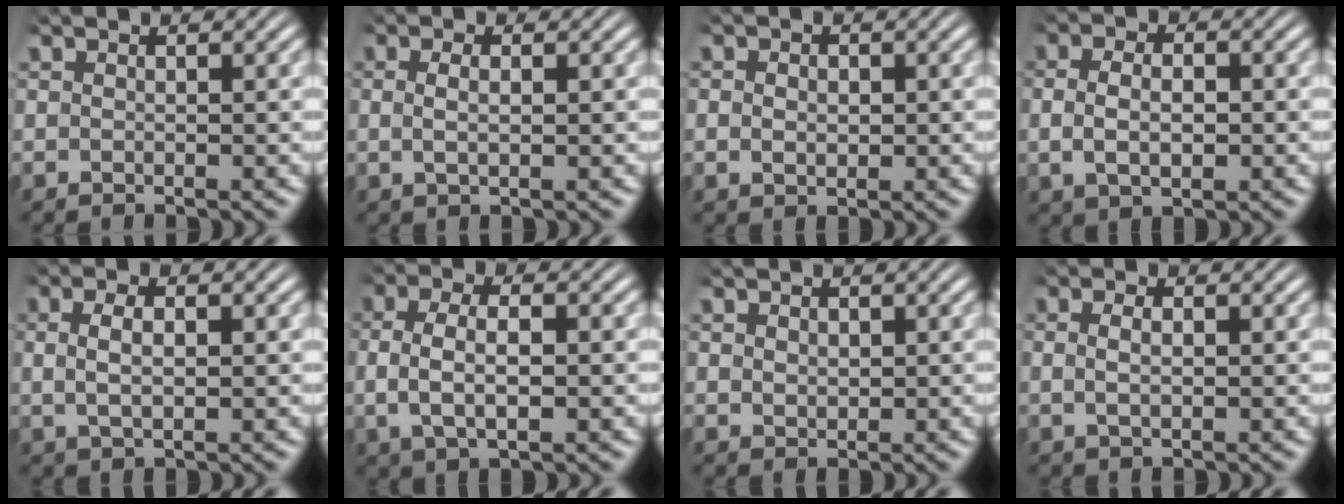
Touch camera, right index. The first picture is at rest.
{"total": 1.9, "force": [0.2, 0.5, 1.8], "torque": [-0.037, -0.006, 0.008]}
{"total": 1.5, "force": [-0.1, 1.0, 1.2], "torque": [-0.022, -0.009, 0.006]}
{"total": 3.8, "force": [-0.2, 2.1, 3.1], "torque": [-0.058, -0.006, 0.004]}
{"total": 3.2, "force": [0.4, 1.5, 2.8], "torque": [-0.052, -0.002, 0.013]}
{"total": 5.3, "force": [0.4, 2.9, 4.4], "torque": [-0.088, 0.000, 0.009]}
{"total": 0.9, "force": [0.4, 0.4, 0.6], "torque": [-0.011, -0.011, 0.018]}
{"total": 1.9, "force": [0.2, 0.7, 1.8], "torque": [-0.035, -0.006, 0.009]}